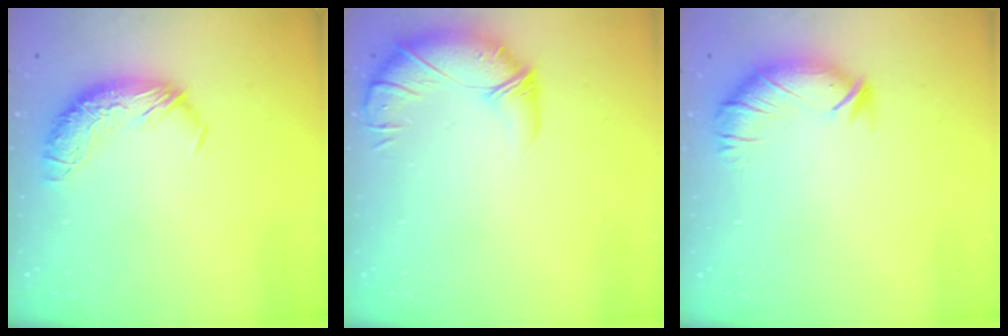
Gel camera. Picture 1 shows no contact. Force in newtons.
{"total": 3.7, "press": 2.8, "slide": 2.5}
{"total": 2.9, "press": 2.3, "slide": 1.7}